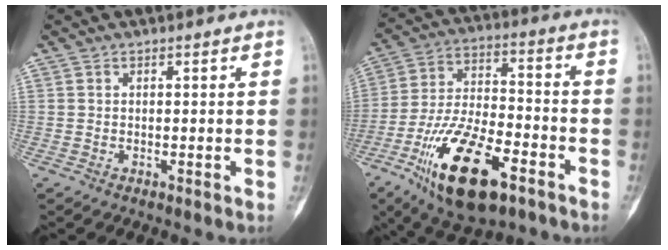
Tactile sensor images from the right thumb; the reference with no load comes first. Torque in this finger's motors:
{"motor_torque": [1.05, 1.28, 1.63, -1.14, 0.17]}